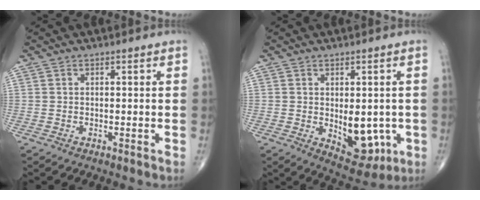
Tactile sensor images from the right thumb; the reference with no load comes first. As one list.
[{"total": 9.3, "force": [-1.3, 5.3, 7.5], "torque": [-0.064, -0.011, -0.002]}]